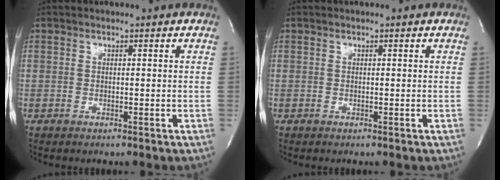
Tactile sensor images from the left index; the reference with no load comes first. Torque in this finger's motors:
{"motor_torque": [0.00, 0.00, 0.00, 0.00]}